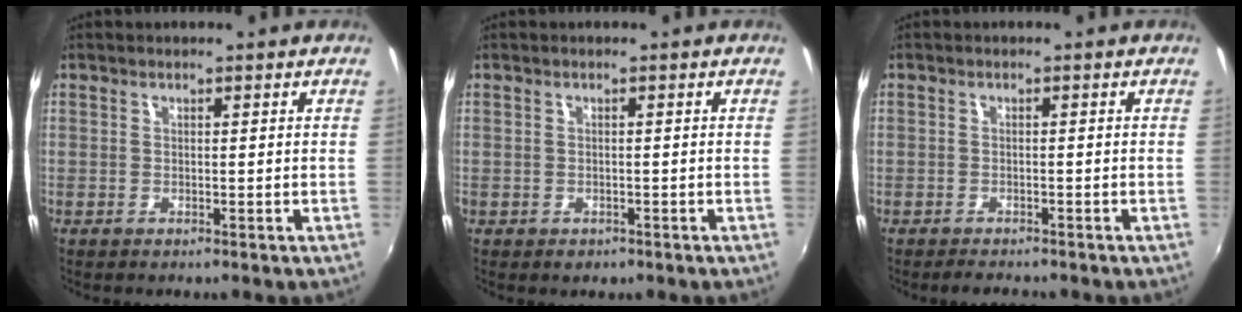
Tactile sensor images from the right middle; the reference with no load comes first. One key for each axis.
{"total": 1.7, "fx": -0.9, "fy": 1.3, "fz": 0.6, "tx": -0.013, "ty": -0.005, "tz": -0.012}
{"total": 2.6, "fx": -2.4, "fy": 0.7, "fz": 0.7, "tx": -0.023, "ty": -0.003, "tz": -0.039}